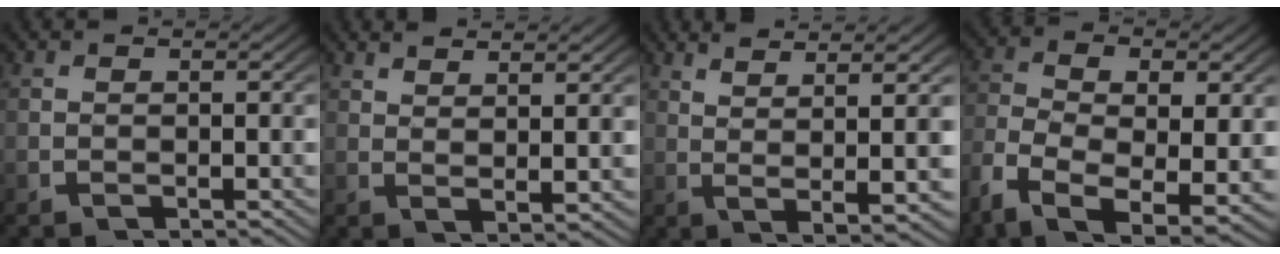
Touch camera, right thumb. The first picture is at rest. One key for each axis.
{"total": 2.8, "fx": 2.4, "fy": 0.0, "fz": 1.4, "tx": -0.025, "ty": -0.001, "tz": 0.048}
{"total": 8.1, "fx": 2.0, "fy": 2.2, "fz": 7.5, "tx": -0.115, "ty": -0.005, "tz": 0.046}
{"total": 9.8, "fx": -3.0, "fy": 5.4, "fz": 7.5, "tx": -0.168, "ty": -0.046, "tz": -0.028}